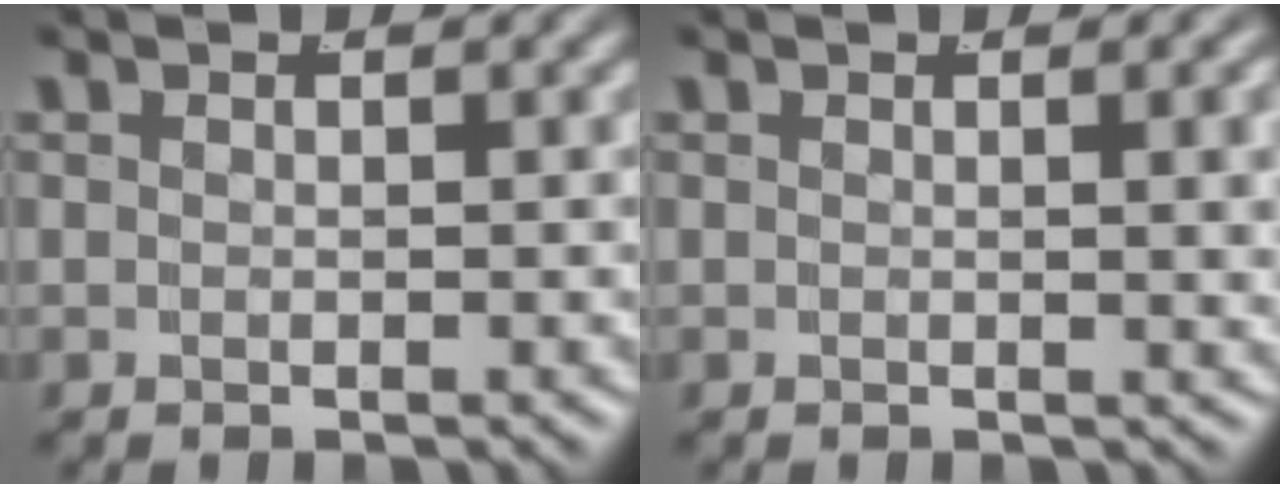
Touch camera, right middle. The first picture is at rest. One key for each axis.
{"total": 1.8, "fx": 0.6, "fy": -0.1, "fz": 1.7, "tx": -0.013, "ty": 0.006, "tz": 0.006}